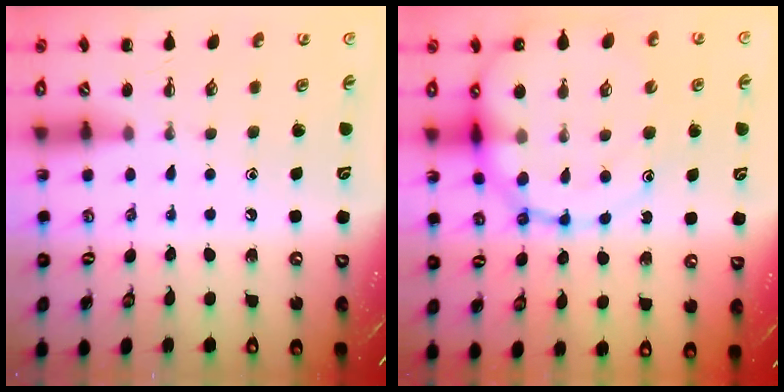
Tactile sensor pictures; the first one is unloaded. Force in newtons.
{"total": 17.9, "press": 17.6, "slide": 3.0}